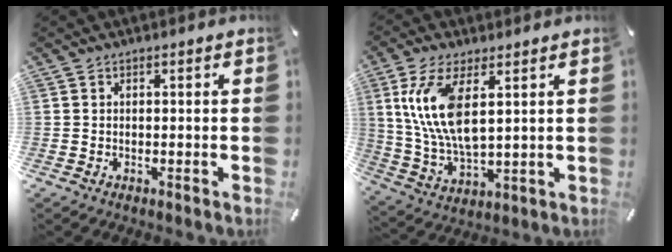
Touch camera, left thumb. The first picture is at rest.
{"total": 12.3, "force": [4.2, 5.2, 10.3], "torque": [-0.231, -0.014, 0.076]}